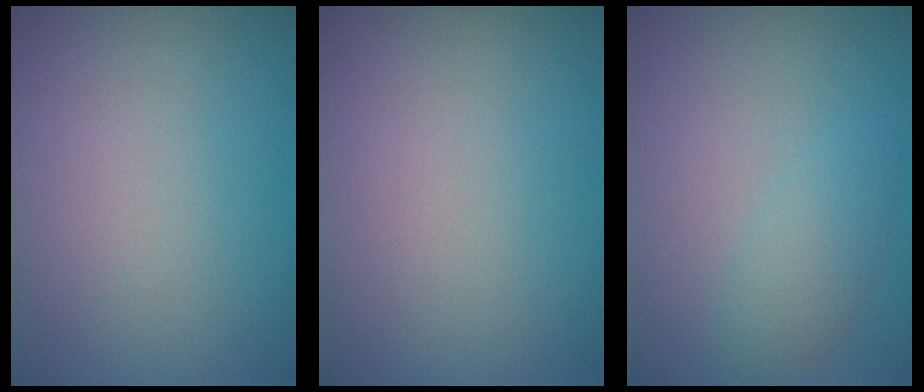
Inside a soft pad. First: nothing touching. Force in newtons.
{"total": 0.0}
{"total": 1.9, "press": 1.9, "slide": 0.1}